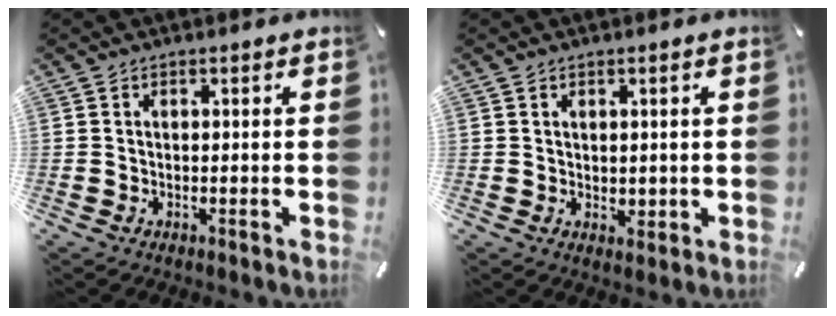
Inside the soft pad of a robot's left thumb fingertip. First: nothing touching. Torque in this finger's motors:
{"motor_torque": [-0.22, -0.21, 0.27, 0.09, 0.05]}